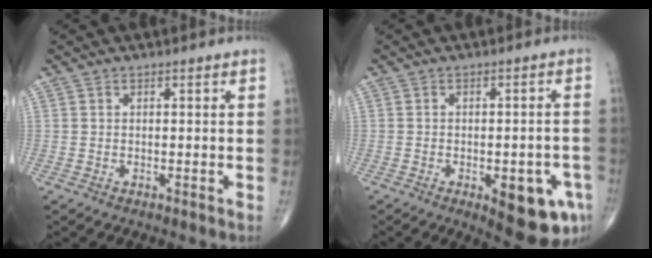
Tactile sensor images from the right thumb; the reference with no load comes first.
{"total": 11.4, "force": [-4.6, 4.3, 9.5], "torque": [-0.094, 0.011, -0.048]}